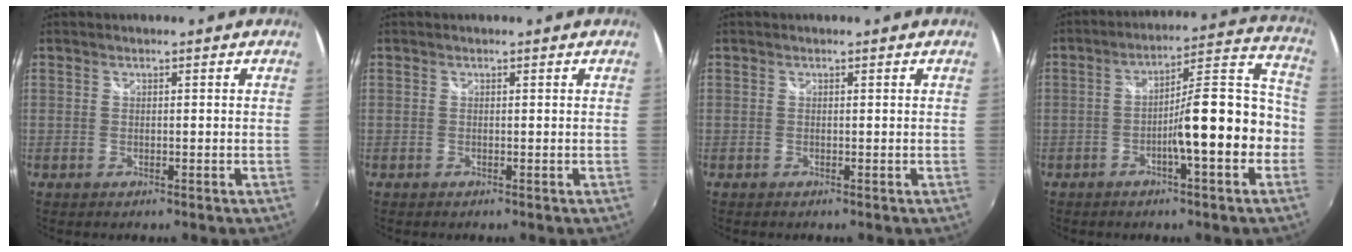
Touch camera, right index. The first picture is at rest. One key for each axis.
{"total": 0.0}
{"total": 0.0}
{"total": 13.1, "fx": -3.9, "fy": 2.1, "fz": 12.4, "tx": -0.177, "ty": 0.028, "tz": -0.059}